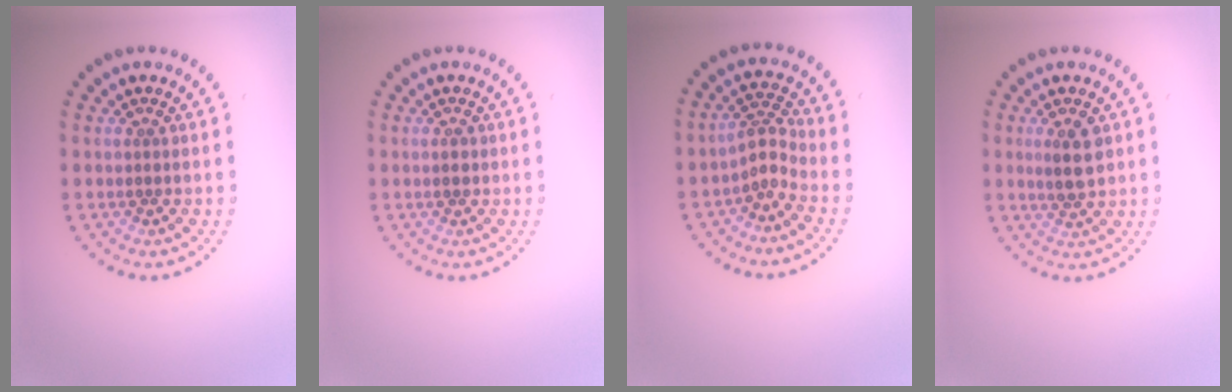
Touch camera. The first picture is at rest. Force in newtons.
{"total": 1.1, "press": 1.1, "slide": 0.1}
{"total": 2.2, "press": 1.5, "slide": 1.7}
{"total": 2.6, "press": 2.5, "slide": 0.8}